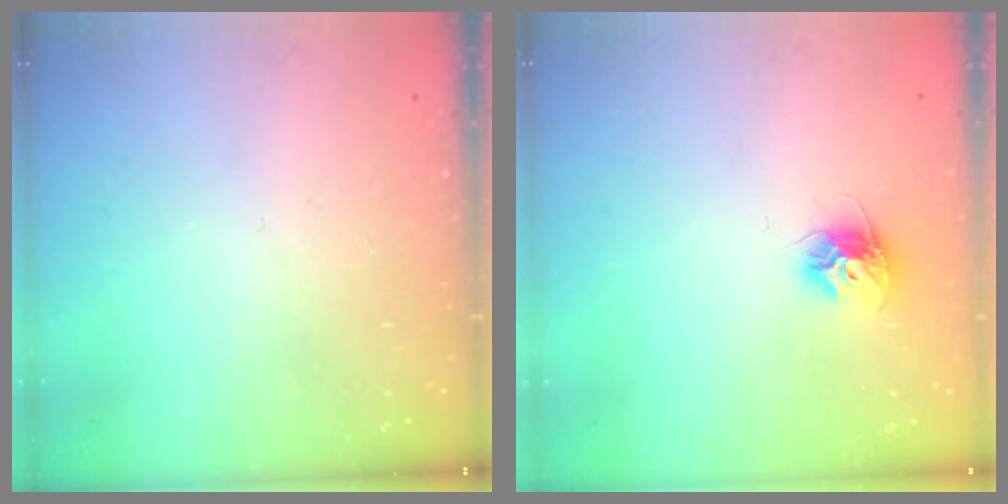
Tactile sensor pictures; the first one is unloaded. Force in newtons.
{"total": 9.4, "press": 9.4, "slide": 0.2}